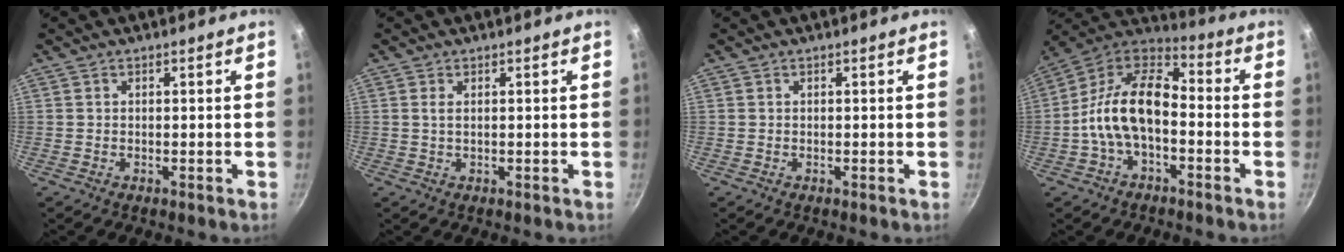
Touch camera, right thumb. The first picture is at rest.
{"total": 1.1, "force": [0.4, 0.5, 1.0], "torque": [-0.019, 0.000, 0.005]}
{"total": 0.0}
{"total": 15.2, "force": [-3.0, 8.7, 12.1], "torque": [-0.207, 0.053, -0.074]}